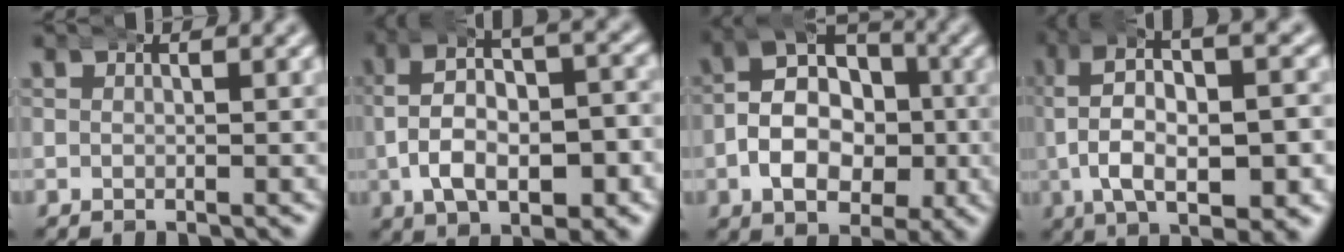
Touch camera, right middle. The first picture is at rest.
{"total": 7.5, "force": [0.2, 4.5, 6.1], "torque": [-0.095, -0.007, 0.005]}
{"total": 8.9, "force": [-0.7, 6.9, 5.6], "torque": [-0.086, -0.020, -0.016]}
{"total": 8.5, "force": [0.9, 4.0, 7.5], "torque": [-0.129, -0.007, 0.019]}